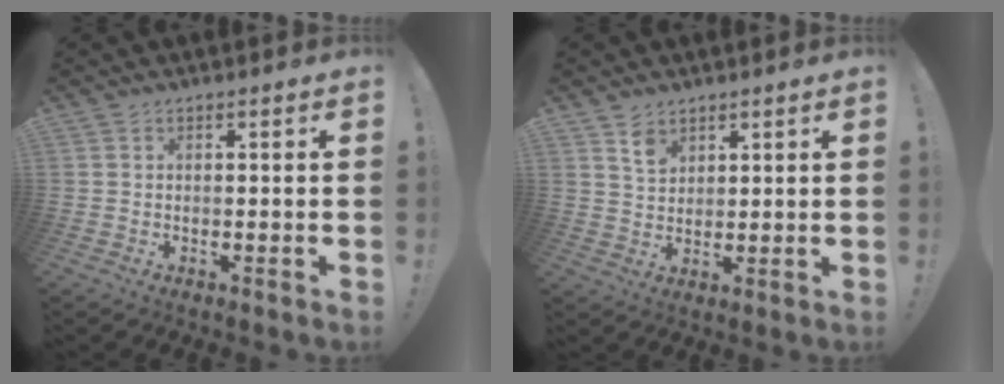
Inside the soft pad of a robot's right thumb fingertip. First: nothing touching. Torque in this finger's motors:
{"motor_torque": [-0.01, 0.07, 0.17, 0.06, -0.03]}